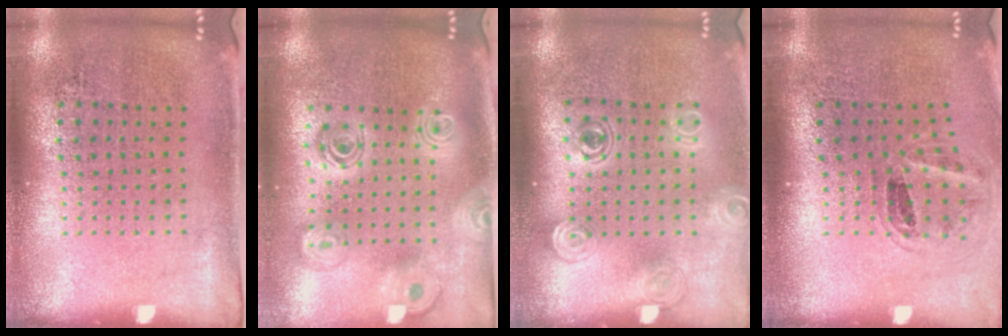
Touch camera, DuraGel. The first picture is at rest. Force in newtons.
{"total": 2.2, "press": 1.8, "slide": 1.4}
{"total": 1.4, "press": 1.2, "slide": 0.8}
{"total": 1.1, "press": 1.0, "slide": 0.5}